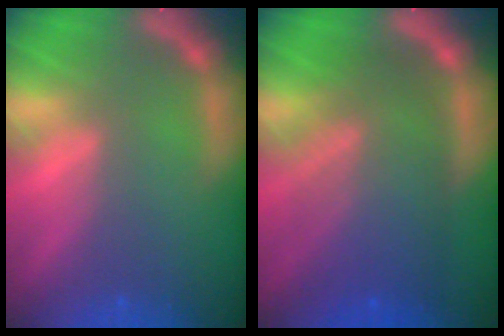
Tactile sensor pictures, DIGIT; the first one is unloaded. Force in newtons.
{"total": 9.5}